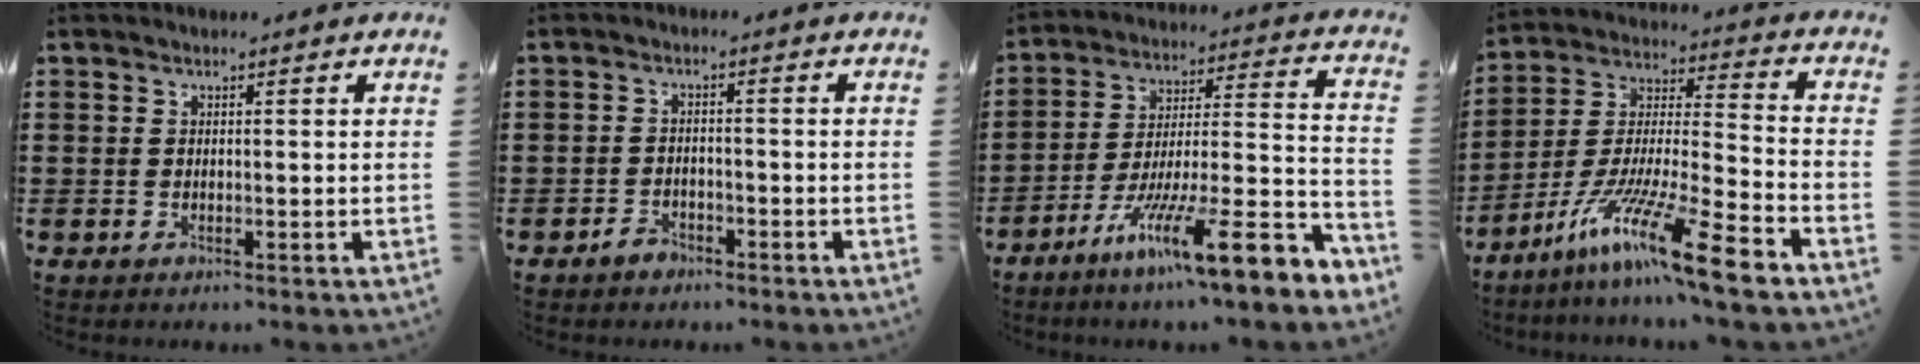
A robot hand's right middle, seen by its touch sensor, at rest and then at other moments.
{"total": 2.1, "force": [-1.8, 0.9, 0.5], "torque": [-0.015, 0.001, -0.037]}
{"total": 13.7, "force": [-9.5, 1.0, 9.8], "torque": [-0.157, 0.010, -0.170]}
{"total": 13.8, "force": [-10.3, 0.0, 9.1], "torque": [-0.176, 0.001, -0.197]}